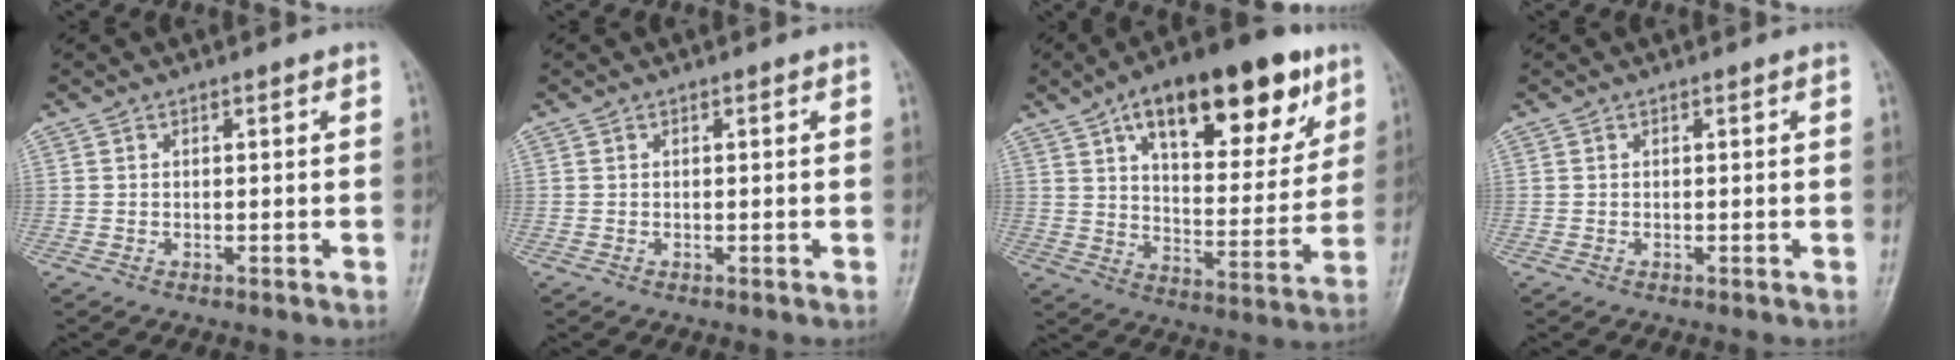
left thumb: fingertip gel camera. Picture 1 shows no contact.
{"total": 0.0}
{"total": 24.9, "force": [13.2, 11.1, 18.0], "torque": [-0.227, -0.024, 0.202]}
{"total": 0.0}